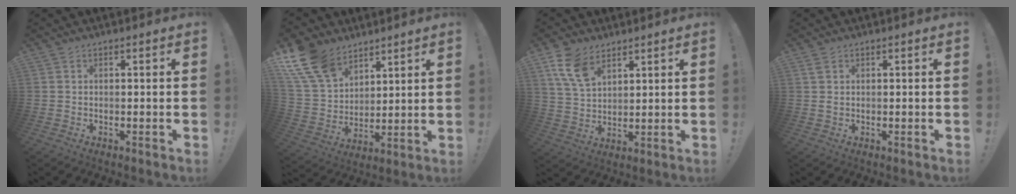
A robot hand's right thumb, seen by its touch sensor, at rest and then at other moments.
{"total": 15.6, "force": [10.3, 9.3, 7.2], "torque": [-0.154, -0.060, 0.201]}
{"total": 9.5, "force": [5.9, 5.2, 5.4], "torque": [-0.099, -0.022, 0.116]}
{"total": 1.4, "force": [0.6, 0.6, 1.0], "torque": [-0.016, 0.000, 0.010]}